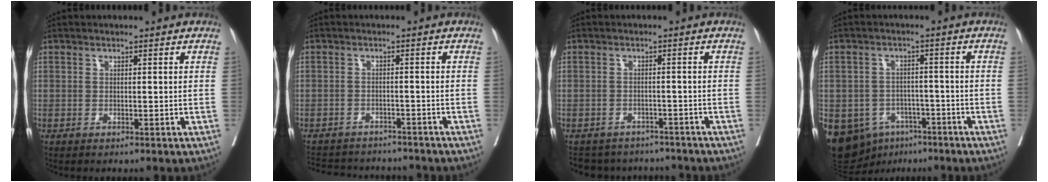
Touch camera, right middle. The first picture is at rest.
{"total": 10.4, "force": [-9.7, 3.1, 2.1], "torque": [-0.038, 0.011, -0.127]}
{"total": 8.1, "force": [-7.6, 3.0, 0.6], "torque": [-0.007, 0.015, -0.093]}
{"total": 14.9, "force": [-8.0, 10.8, 6.5], "torque": [-0.150, 0.006, -0.110]}